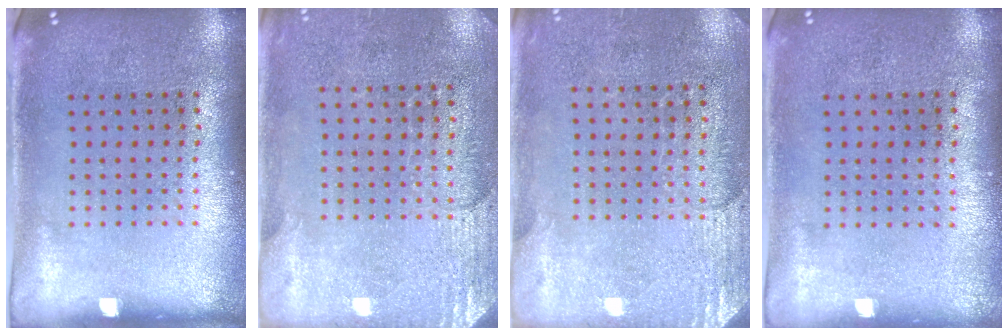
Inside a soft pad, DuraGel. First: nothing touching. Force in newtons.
{"total": 2.8, "press": 2.5, "slide": 1.3}
{"total": 2.6, "press": 2.3, "slide": 1.2}
{"total": 0.0}